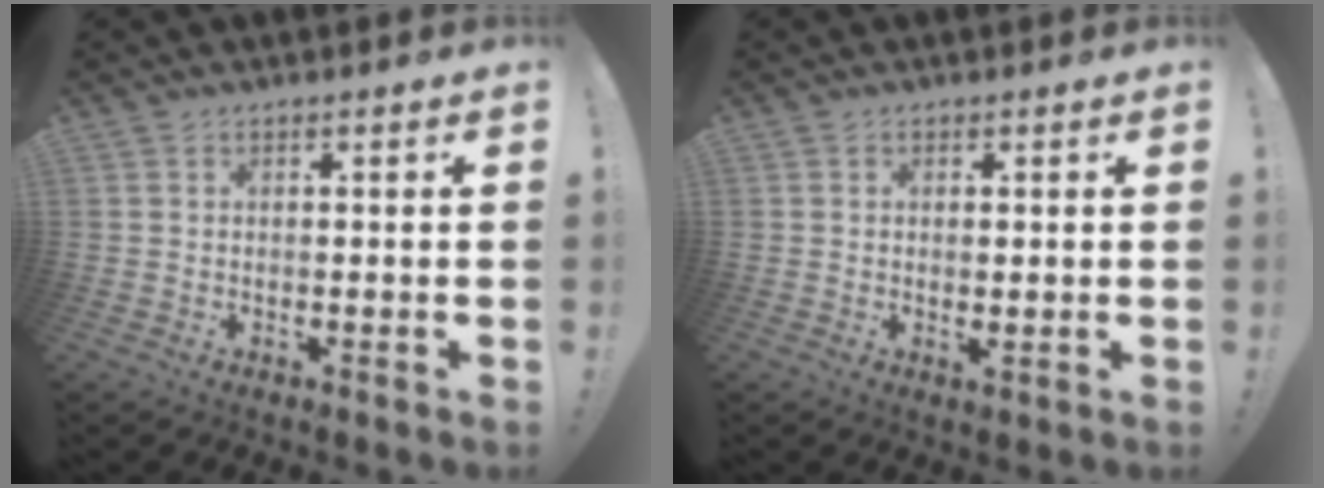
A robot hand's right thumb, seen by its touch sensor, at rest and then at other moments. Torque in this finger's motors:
{"motor_torque": [0.18, -0.26, -0.02, 0.07, 0.02]}